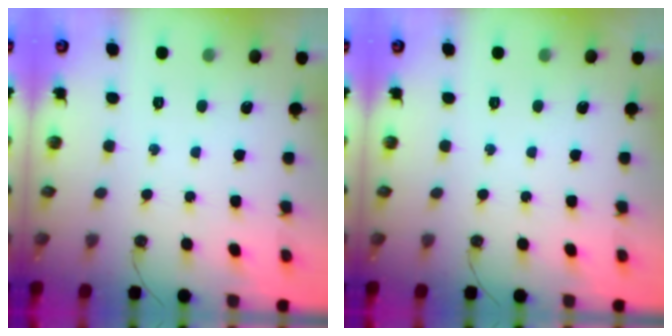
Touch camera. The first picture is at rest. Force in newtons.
{"total": 0.0}